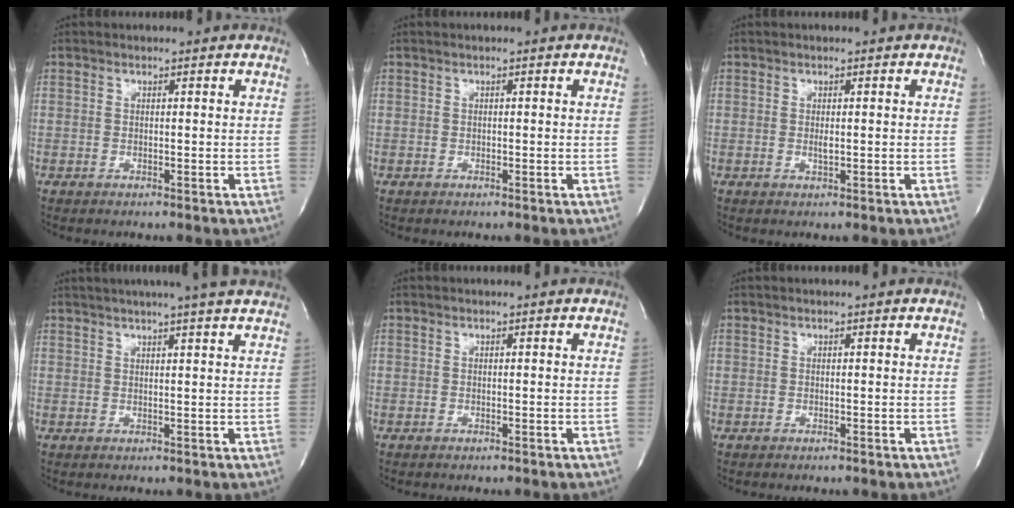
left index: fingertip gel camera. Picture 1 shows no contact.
{"total": 0.0}
{"total": 0.8, "force": [0.0, 0.2, 0.8], "torque": [-0.018, -0.005, 0.000]}
{"total": 11.6, "force": [9.8, -0.3, 6.1], "torque": [-0.103, 0.021, 0.116]}
{"total": 0.0}
{"total": 0.0}